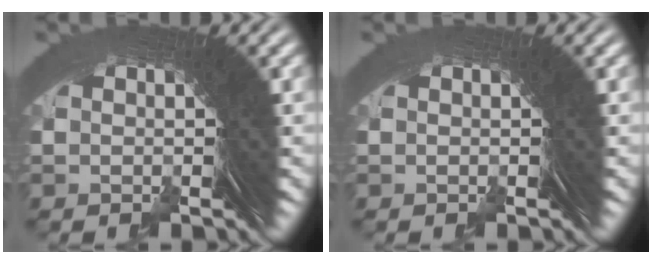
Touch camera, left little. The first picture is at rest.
{"total": 0.0}